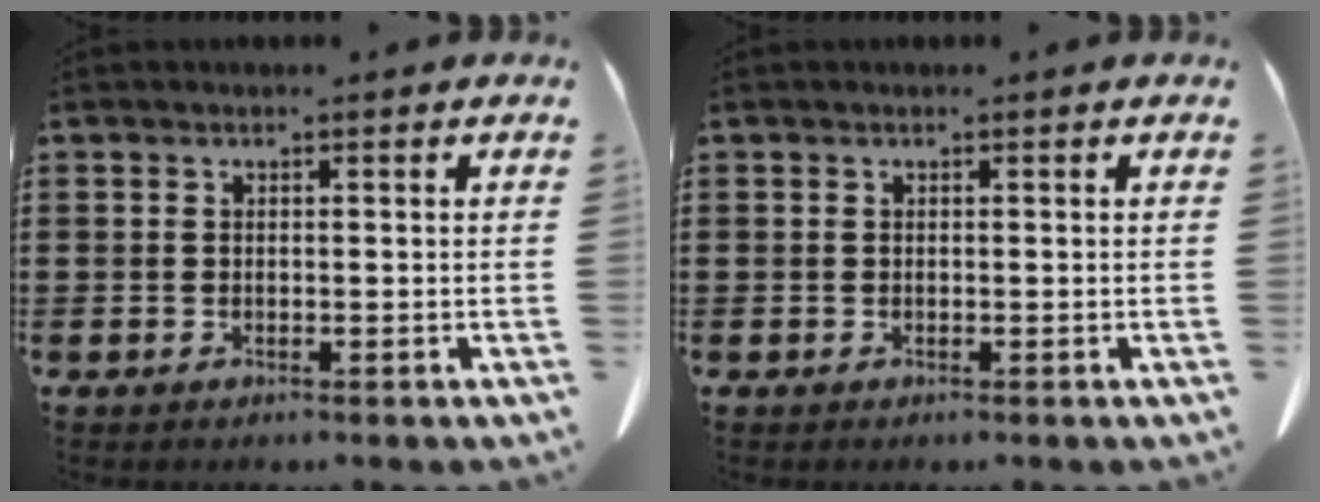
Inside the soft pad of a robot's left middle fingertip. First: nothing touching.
{"total": 0.0}